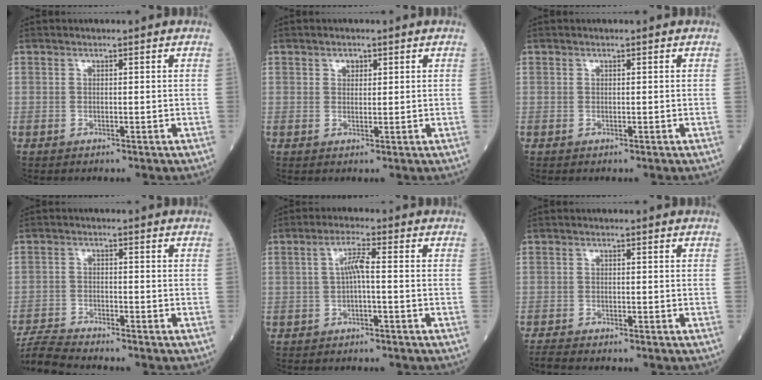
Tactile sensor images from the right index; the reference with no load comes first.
{"total": 1.4, "force": [0.8, 0.9, 0.6], "torque": [-0.006, -0.002, 0.011]}
{"total": 0.0}
{"total": 5.9, "force": [-5.7, -1.2, 0.6], "torque": [-0.014, -0.011, -0.111]}
{"total": 3.2, "force": [-0.2, 0.2, 3.2], "torque": [-0.059, 0.010, -0.003]}
{"total": 2.0, "force": [-2.0, -0.3, 0.4], "torque": [-0.015, -0.010, -0.039]}